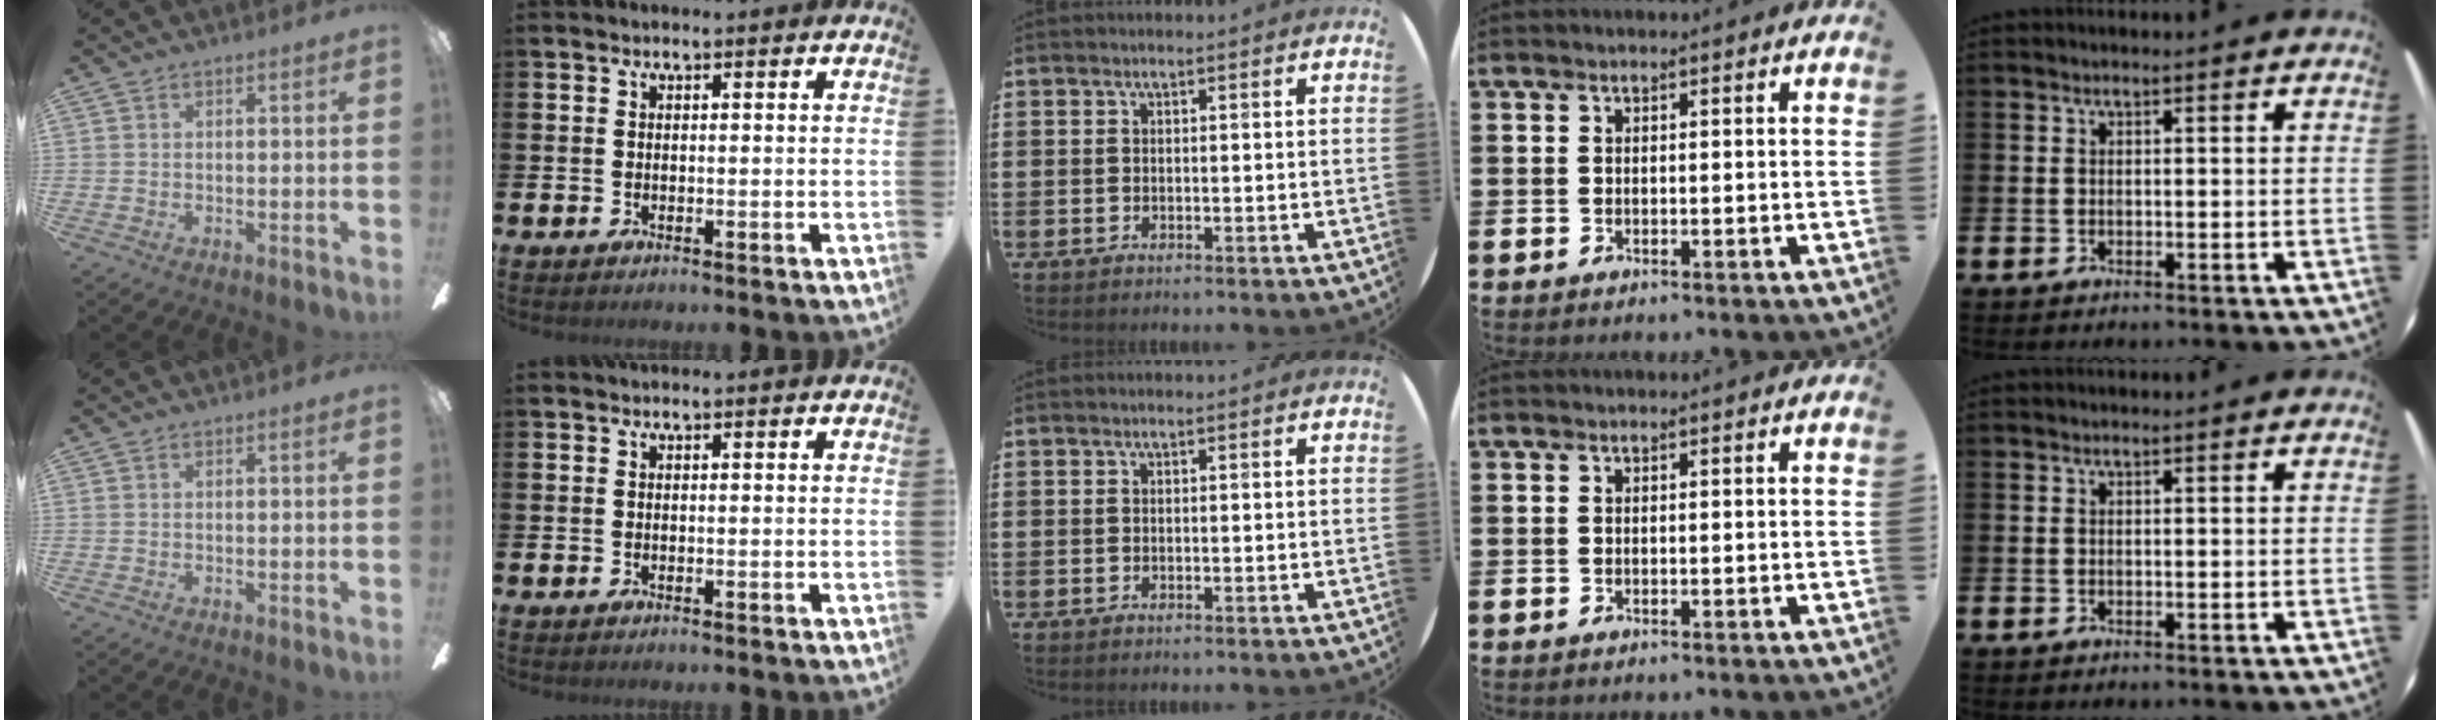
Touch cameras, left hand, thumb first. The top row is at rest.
{}